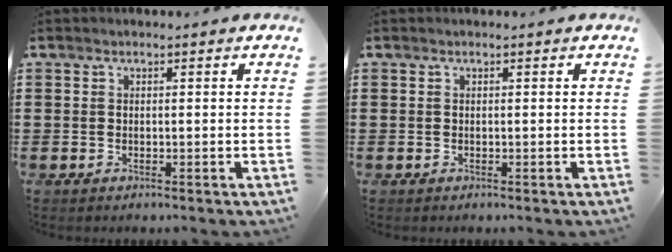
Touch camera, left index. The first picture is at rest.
{"total": 0.0}